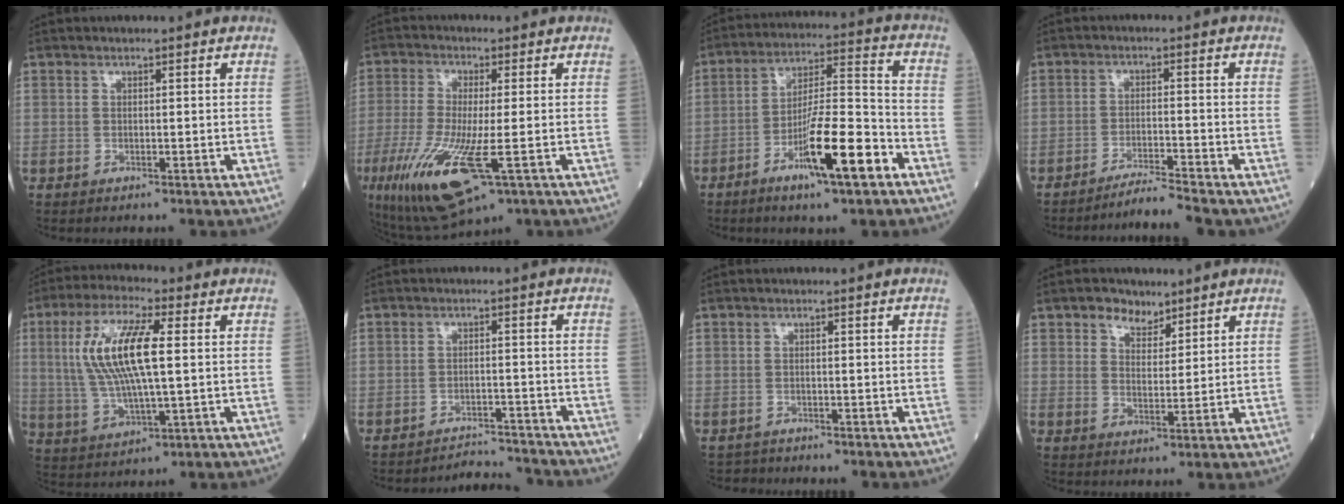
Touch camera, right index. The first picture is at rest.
{"total": 13.1, "force": [-4.8, 2.4, 12.0], "torque": [-0.250, -0.042, -0.077]}
{"total": 13.1, "force": [-6.5, 1.3, 11.2], "torque": [-0.196, -0.005, -0.112]}
{"total": 4.5, "force": [-4.2, -1.4, 1.1], "torque": [-0.021, -0.017, -0.071]}
{"total": 12.6, "force": [2.1, 2.5, 12.2], "torque": [-0.258, 0.010, 0.042]}
{"total": 5.7, "force": [-5.6, -0.6, -1.1], "torque": [0.012, 0.006, -0.083]}
{"total": 1.5, "force": [-1.1, 0.4, -0.8], "torque": [0.009, -0.003, -0.021]}
{"total": 4.3, "force": [3.1, 2.6, 1.5], "torque": [-0.026, 0.005, 0.055]}